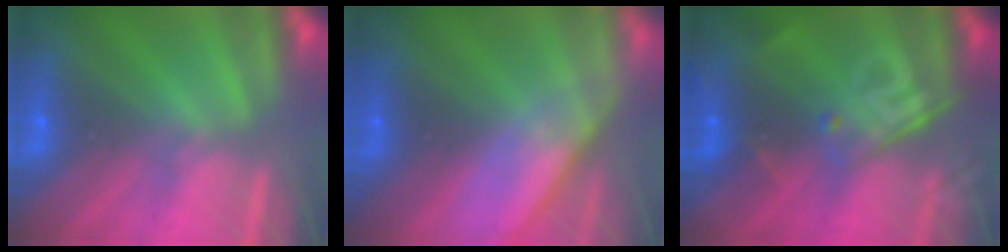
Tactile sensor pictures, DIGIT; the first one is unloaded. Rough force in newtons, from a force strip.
{"total": 2.9}
{"total": 2.5}